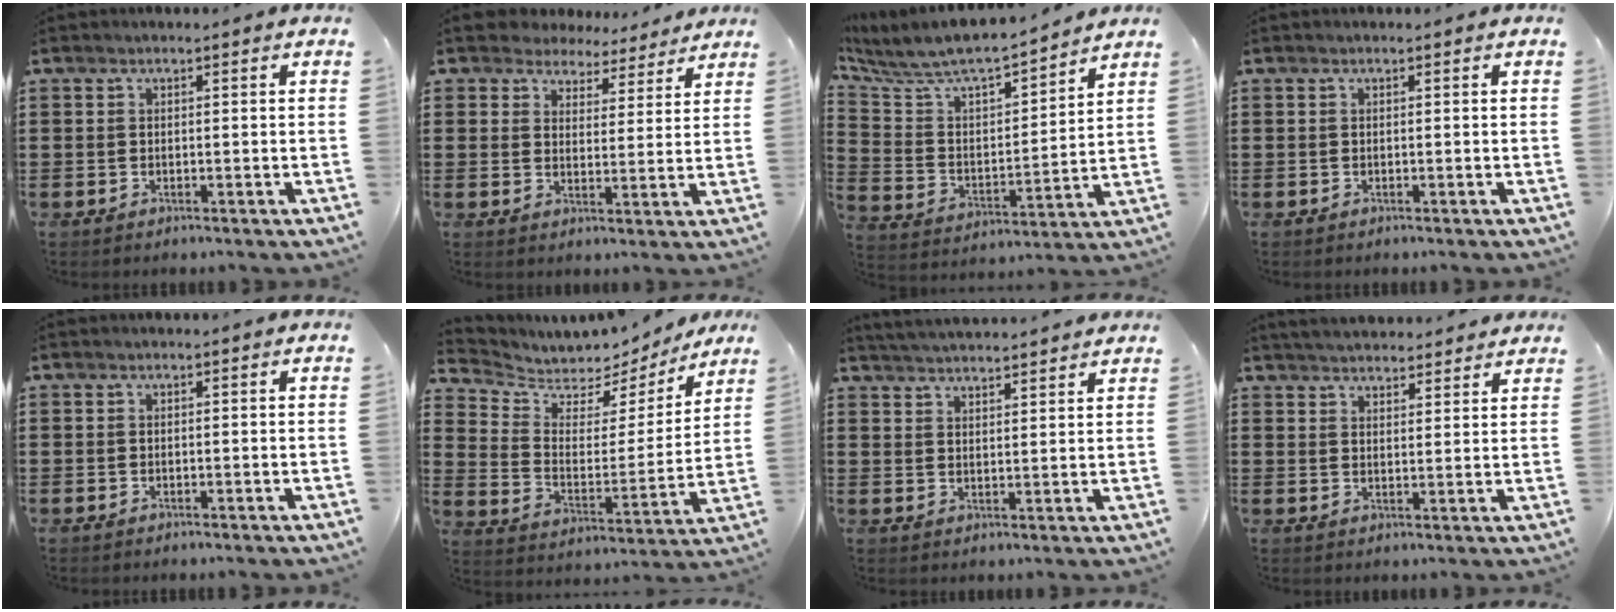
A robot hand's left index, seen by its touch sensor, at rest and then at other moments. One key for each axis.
{"total": 5.0, "fx": 4.6, "fy": 1.8, "fz": -0.2, "tx": -0.016, "ty": -0.024, "tz": 0.083}
{"total": 7.2, "fx": 6.5, "fy": 1.6, "fz": 2.8, "tx": -0.087, "ty": -0.050, "tz": 0.106}
{"total": 0.0}
{"total": 0.0}
{"total": 5.5, "fx": 5.1, "fy": 2.1, "fz": 0.2, "tx": -0.043, "ty": -0.044, "tz": 0.084}
{"total": 3.3, "fx": 3.3, "fy": -0.5, "fz": -0.1, "tx": -0.010, "ty": -0.014, "tz": 0.059}
{"total": 3.5, "fx": 3.5, "fy": 0.1, "fz": 0.2, "tx": -0.013, "ty": -0.010, "tz": 0.064}